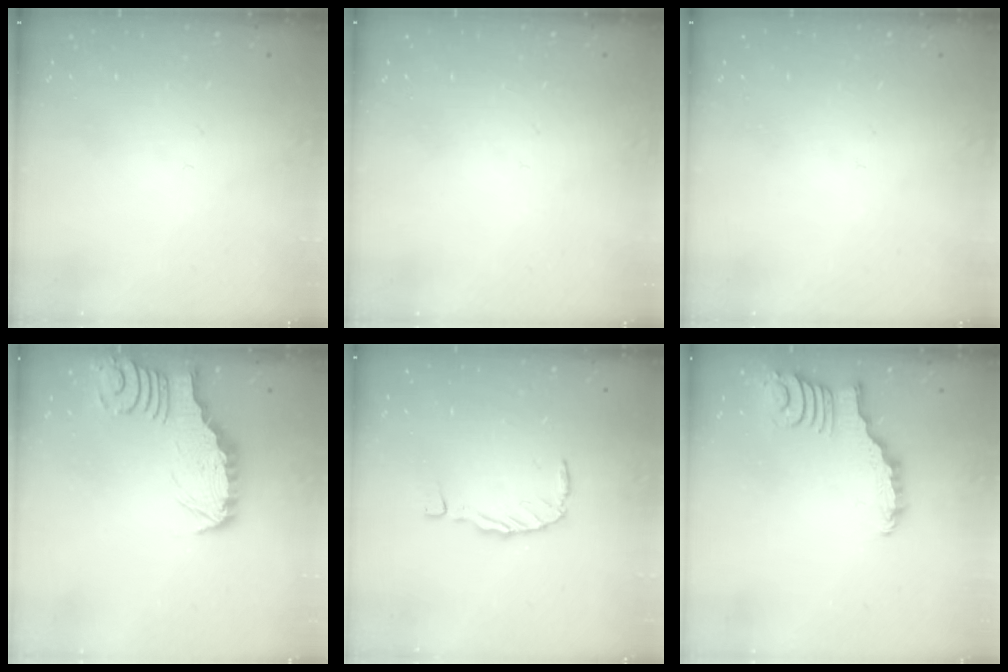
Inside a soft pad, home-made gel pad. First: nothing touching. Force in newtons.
{"total": 0.0}
{"total": 0.0}
{"total": 2.9, "press": 2.9, "slide": 0.3}
{"total": 0.0}
{"total": 2.6, "press": 2.6, "slide": 0.3}